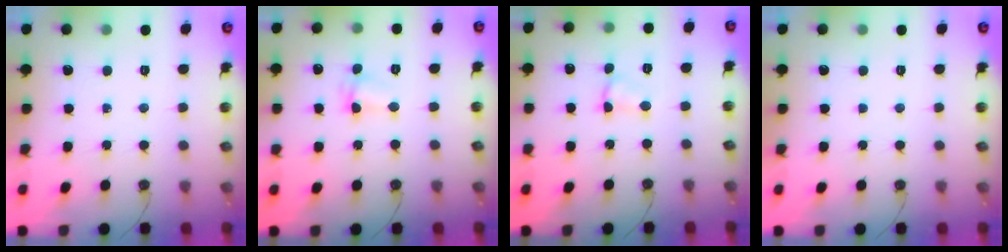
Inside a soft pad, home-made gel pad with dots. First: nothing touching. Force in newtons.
{"total": 2.5, "press": 2.5, "slide": 0.4}
{"total": 2.2, "press": 2.2, "slide": 0.4}
{"total": 0.0}